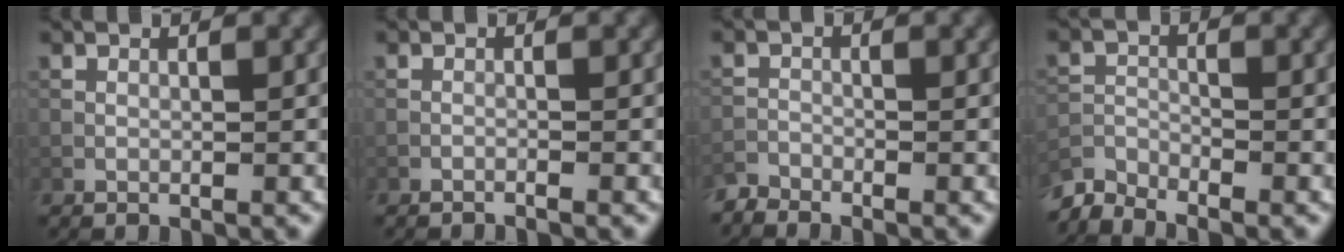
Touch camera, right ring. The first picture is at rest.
{"total": 0.7, "force": [-0.6, -0.1, 0.2], "torque": [-0.006, 0.003, -0.014]}
{"total": 1.8, "force": [-1.8, 0.2, 0.1], "torque": [-0.011, -0.001, -0.045]}
{"total": 3.1, "force": [-3.1, 0.5, 0.5], "torque": [-0.011, -0.006, -0.072]}